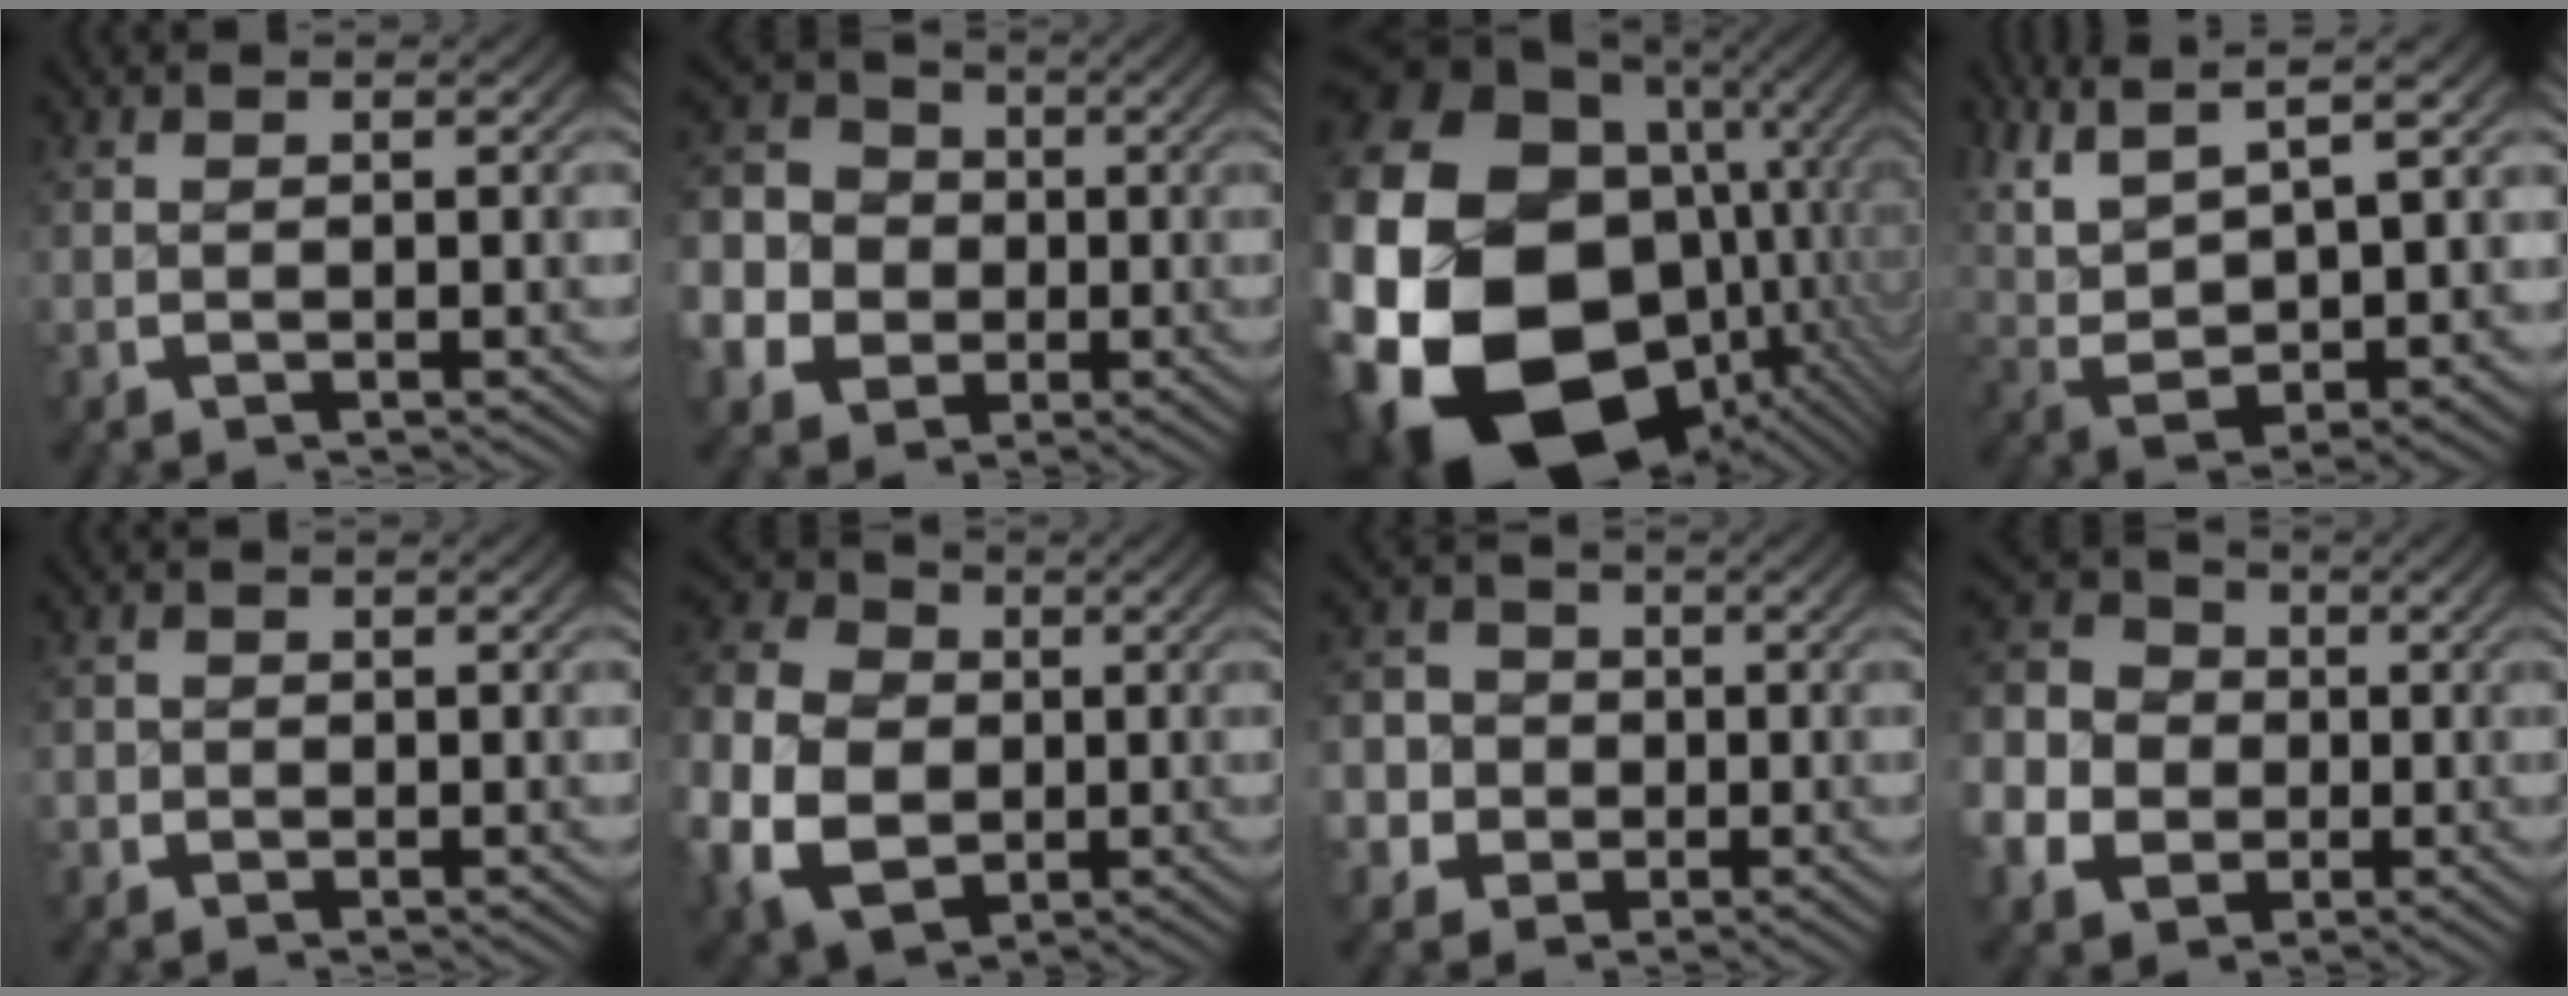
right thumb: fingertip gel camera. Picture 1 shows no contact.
{"total": 13.6, "force": [0.3, 11.7, 6.8], "torque": [-0.159, -0.033, 0.004]}
{"total": 30.2, "force": [-5.3, 22.0, 19.9], "torque": [-0.401, -0.097, -0.047]}
{"total": 12.4, "force": [2.0, 8.3, 9.0], "torque": [-0.204, -0.035, 0.050]}
{"total": 0.7, "force": [-0.2, 0.7, -0.1], "torque": [0.006, -0.001, -0.008]}
{"total": 13.9, "force": [-0.6, 10.8, 8.6], "torque": [-0.194, -0.035, 0.003]}
{"total": 9.6, "force": [-1.7, 8.8, 3.4], "torque": [-0.084, -0.029, -0.030]}
{"total": 12.0, "force": [0.9, 10.0, 6.6], "torque": [-0.146, -0.016, 0.012]}